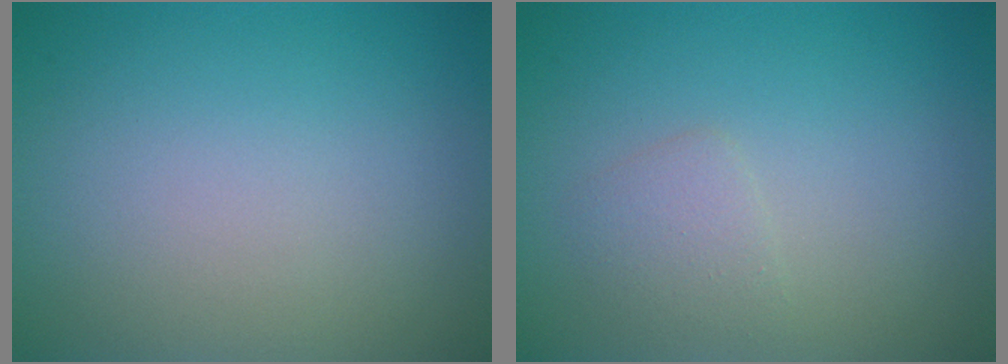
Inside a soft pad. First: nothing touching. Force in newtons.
{"total": 1.4, "press": 1.4, "slide": 0.1}